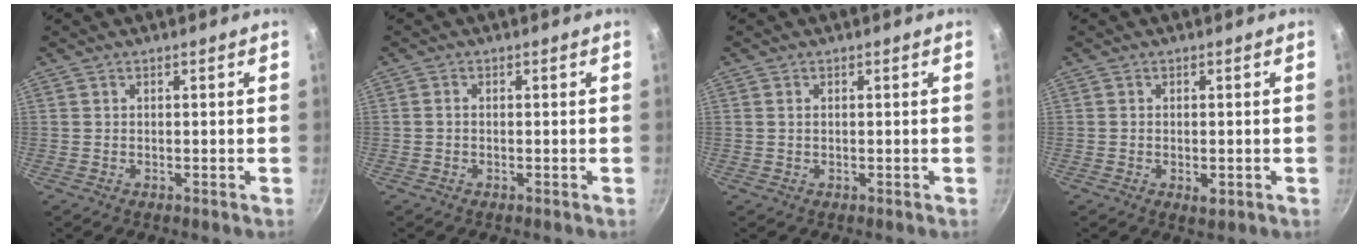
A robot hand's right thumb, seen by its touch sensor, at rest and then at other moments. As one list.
[{"total": 0.8, "force": [-0.2, 0.6, 0.5], "torque": [-0.010, 0.005, -0.005]}, {"total": 0.6, "force": [0.2, 0.4, 0.5], "torque": [-0.010, 0.002, 0.003]}, {"total": 2.3, "force": [-0.6, 1.2, 1.8], "torque": [-0.029, -0.005, -0.009]}]